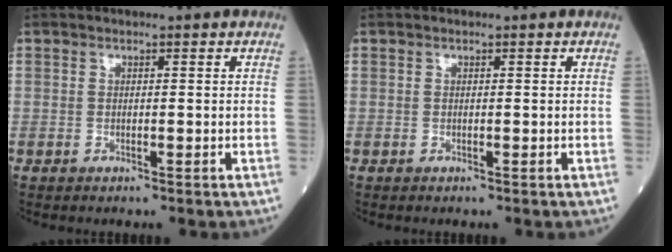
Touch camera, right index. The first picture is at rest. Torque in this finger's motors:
{"motor_torque": [0.00, 0.00, -0.01, 0.00]}